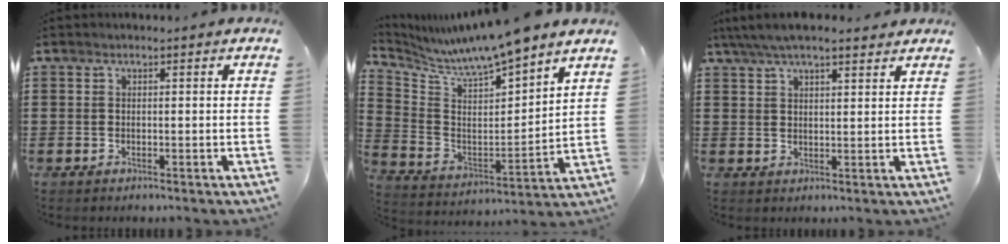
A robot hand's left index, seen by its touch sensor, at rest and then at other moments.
{"total": 8.1, "force": [7.8, -0.7, 2.3], "torque": [-0.080, -0.069, 0.127]}
{"total": 5.4, "force": [4.5, 1.6, 2.4], "torque": [-0.059, -0.002, 0.084]}